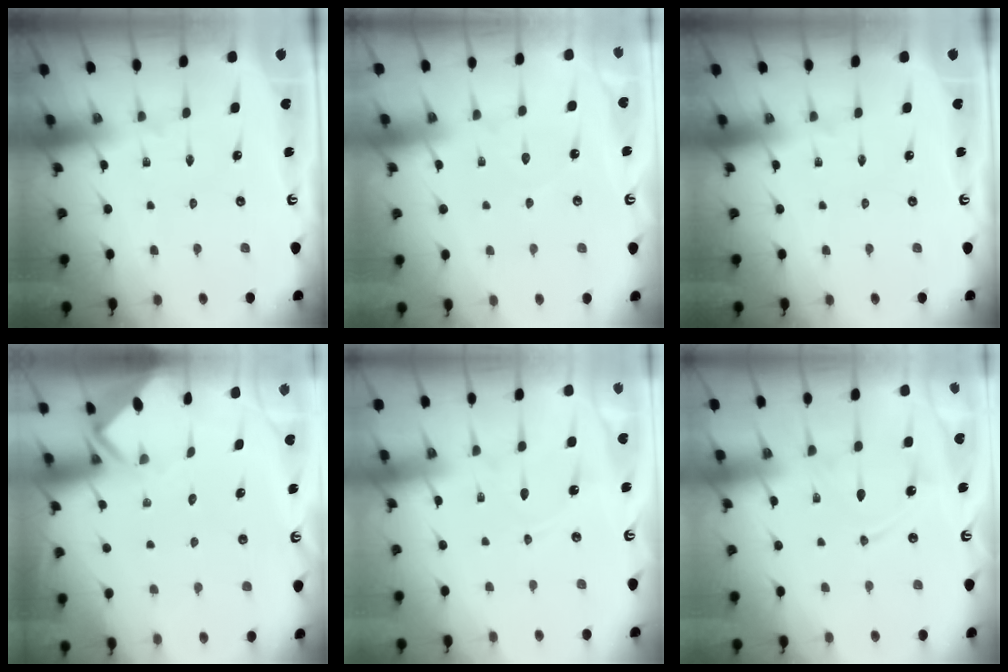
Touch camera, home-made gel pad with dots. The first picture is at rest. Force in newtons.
{"total": 4.3, "press": 4.2, "slide": 0.6}
{"total": 0.0}
{"total": 3.7, "press": 3.6, "slide": 0.3}
{"total": 4.9, "press": 4.8, "slide": 0.6}
{"total": 11.7, "press": 11.7, "slide": 1.1}